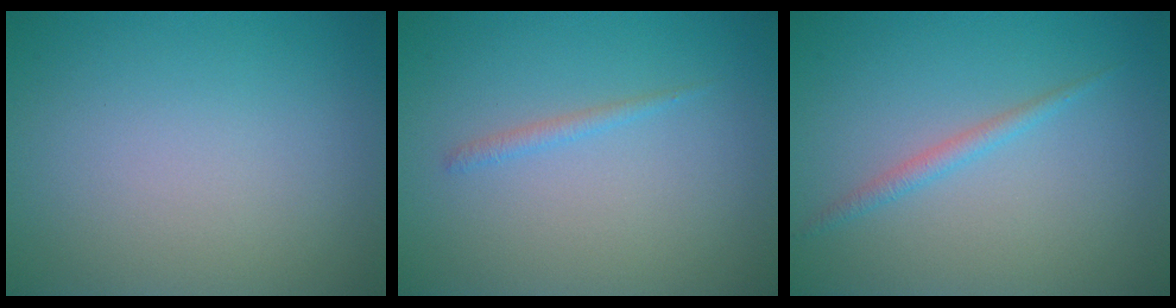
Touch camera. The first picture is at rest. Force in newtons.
{"total": 0.9, "press": 0.9, "slide": 0.1}
{"total": 1.3, "press": 1.3, "slide": 0.1}